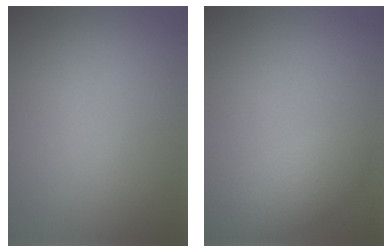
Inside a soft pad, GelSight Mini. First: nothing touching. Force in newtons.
{"total": 2.3, "press": 2.3, "slide": 0.1}